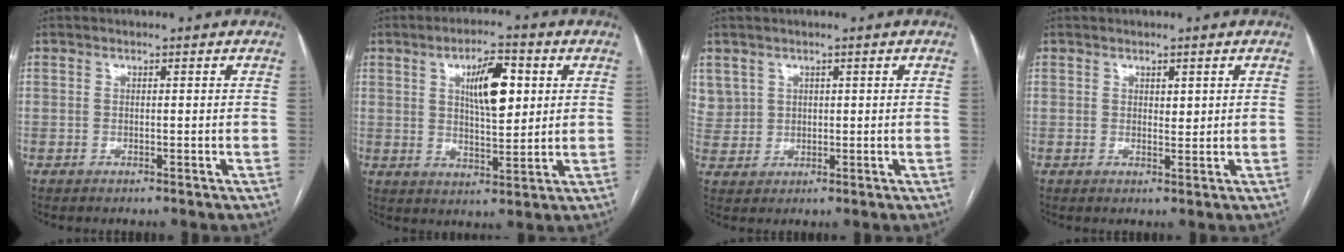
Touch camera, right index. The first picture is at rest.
{"total": 8.7, "force": [2.7, 2.7, 7.9], "torque": [-0.133, 0.008, 0.050]}
{"total": 5.2, "force": [2.6, 4.5, 0.3], "torque": [-0.003, 0.011, 0.059]}
{"total": 1.2, "force": [0.6, 0.6, 0.9], "torque": [-0.011, -0.005, 0.012]}